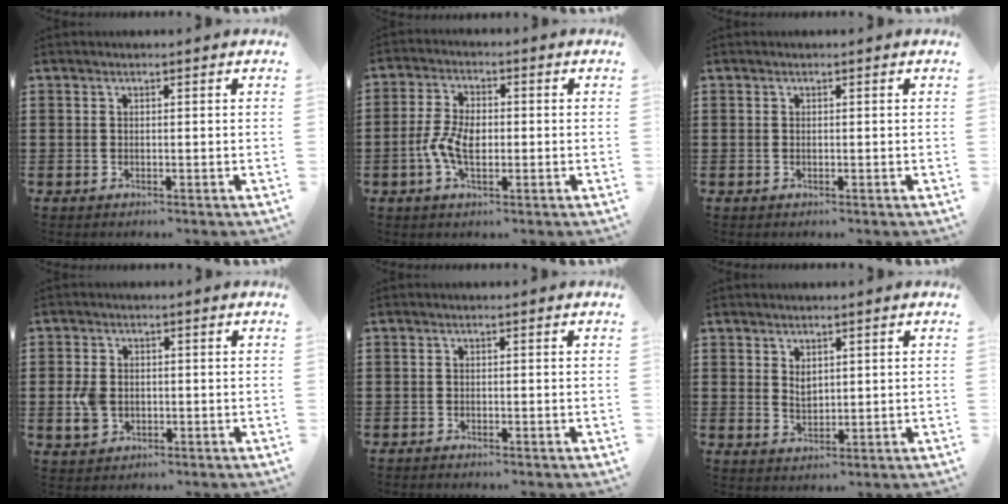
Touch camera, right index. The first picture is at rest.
{"total": 5.6, "force": [-1.1, 3.1, 4.5], "torque": [-0.102, 0.004, -0.026]}
{"total": 0.0}
{"total": 4.0, "force": [-0.5, 3.0, 2.6], "torque": [-0.073, -0.001, -0.016]}
{"total": 0.6, "force": [-0.6, 0.0, 0.1], "torque": [-0.003, -0.003, -0.013]}
{"total": 2.1, "force": [1.2, 1.3, 1.0], "torque": [-0.015, 0.002, 0.022]}